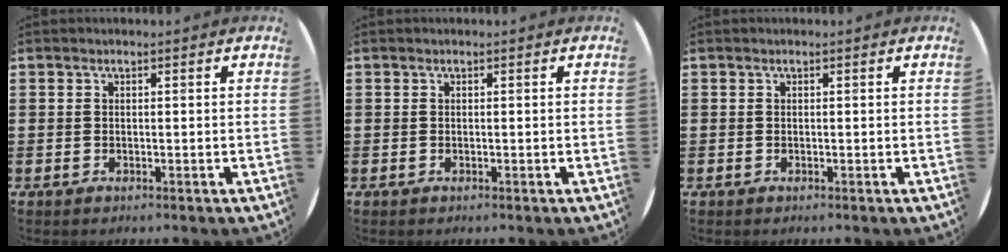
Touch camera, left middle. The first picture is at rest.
{"total": 0.0}
{"total": 0.0}